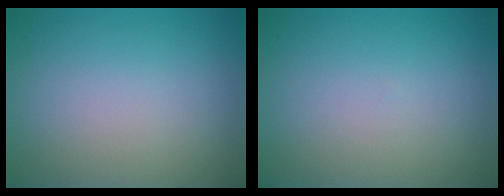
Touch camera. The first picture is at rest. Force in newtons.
{"total": 0.0}